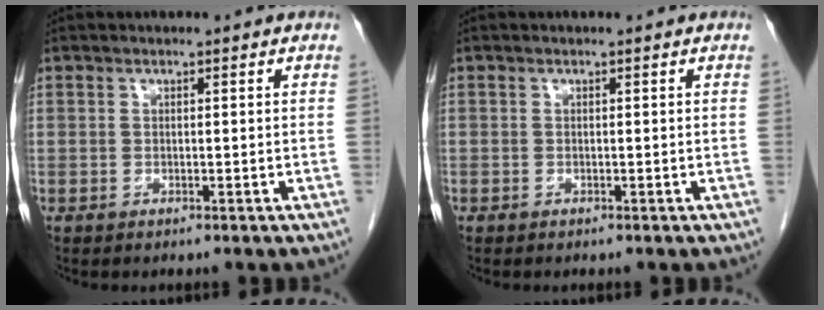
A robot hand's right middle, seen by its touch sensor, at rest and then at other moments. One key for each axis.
{"total": 0.0}